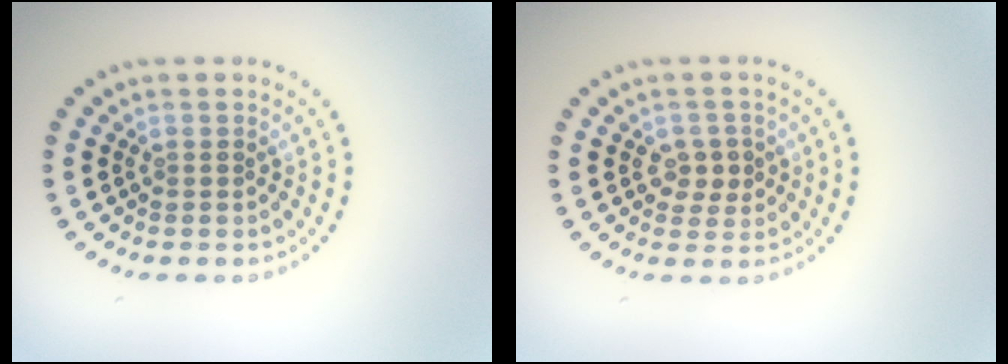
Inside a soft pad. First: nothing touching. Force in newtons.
{"total": 2.2, "press": 2.1, "slide": 0.6}